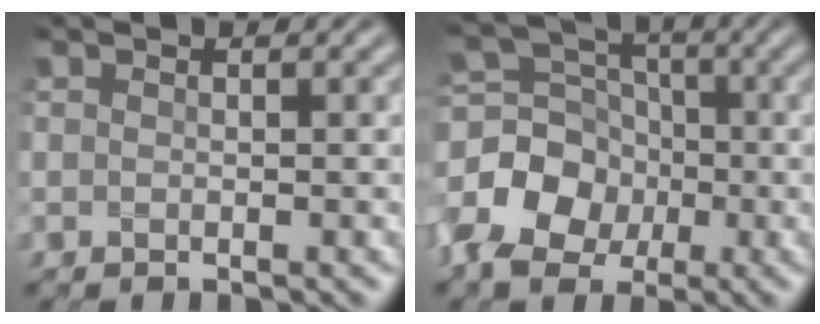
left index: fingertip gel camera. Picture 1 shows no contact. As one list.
[{"total": 6.7, "force": [-2.3, 5.0, 3.8], "torque": [-0.076, 0.007, -0.049]}]